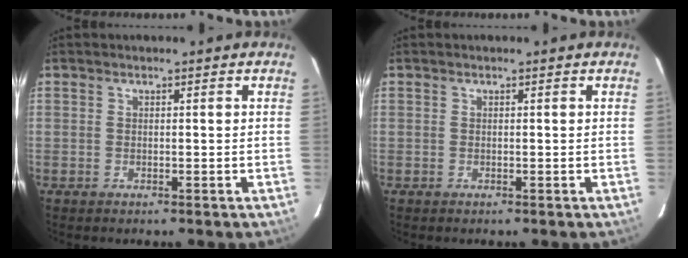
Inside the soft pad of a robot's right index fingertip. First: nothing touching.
{"total": 0.0}